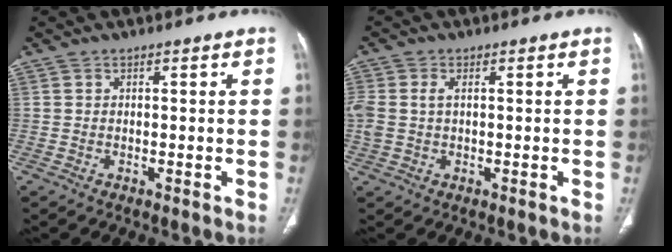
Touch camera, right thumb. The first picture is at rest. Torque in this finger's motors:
{"motor_torque": [0.11, 0.05, 0.18, 0.49, 0.05]}